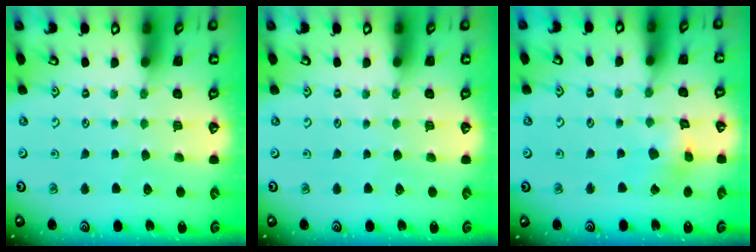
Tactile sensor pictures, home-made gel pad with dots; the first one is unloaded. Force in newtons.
{"total": 0.0}
{"total": 3.7, "press": 3.7, "slide": 0.3}